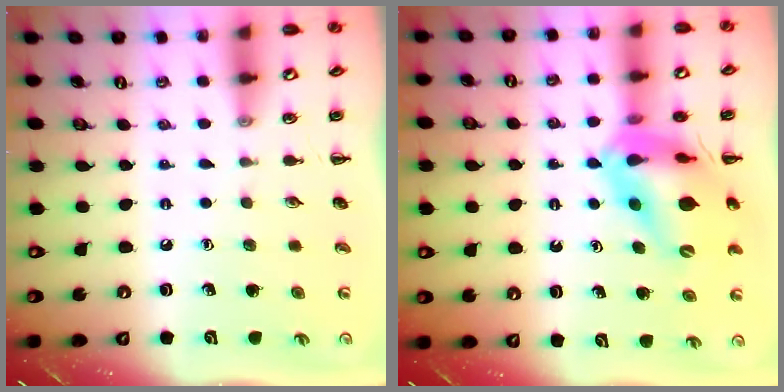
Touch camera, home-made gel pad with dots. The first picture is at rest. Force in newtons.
{"total": 14.9, "press": 14.2, "slide": 4.4}